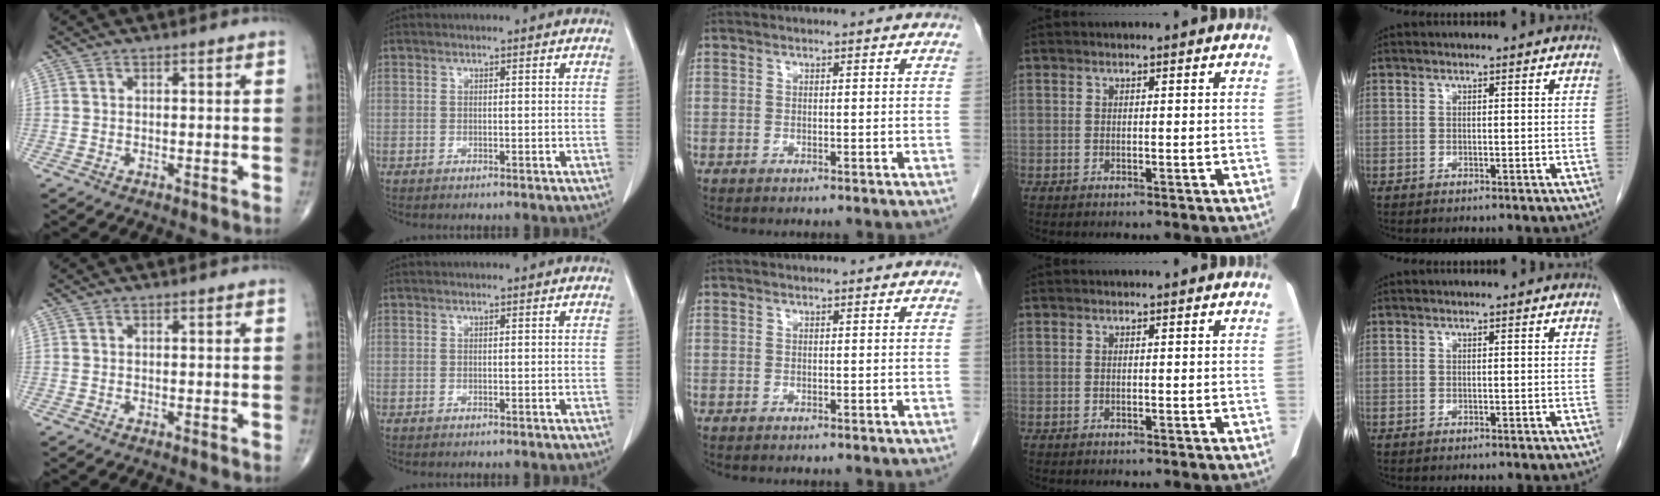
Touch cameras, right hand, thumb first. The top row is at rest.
{}